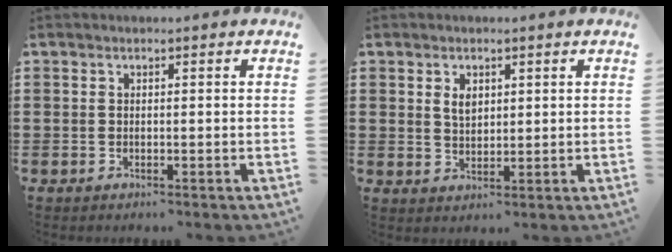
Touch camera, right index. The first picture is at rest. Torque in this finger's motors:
{"motor_torque": [0.20, 0.05, 0.04, 0.02]}